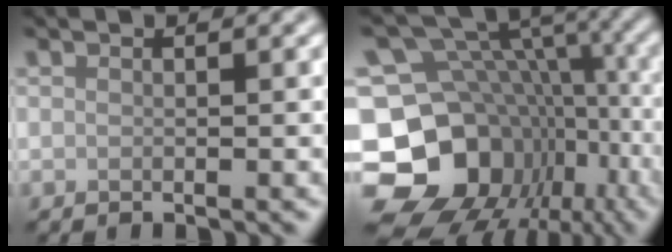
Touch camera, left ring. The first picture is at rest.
{"total": 17.5, "force": [-6.5, 13.8, 8.6], "torque": [-0.171, 0.013, -0.084]}